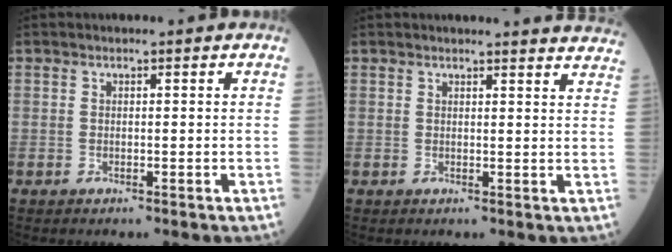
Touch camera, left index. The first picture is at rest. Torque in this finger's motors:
{"motor_torque": [1.04, -1.10, 0.11, 0.03]}